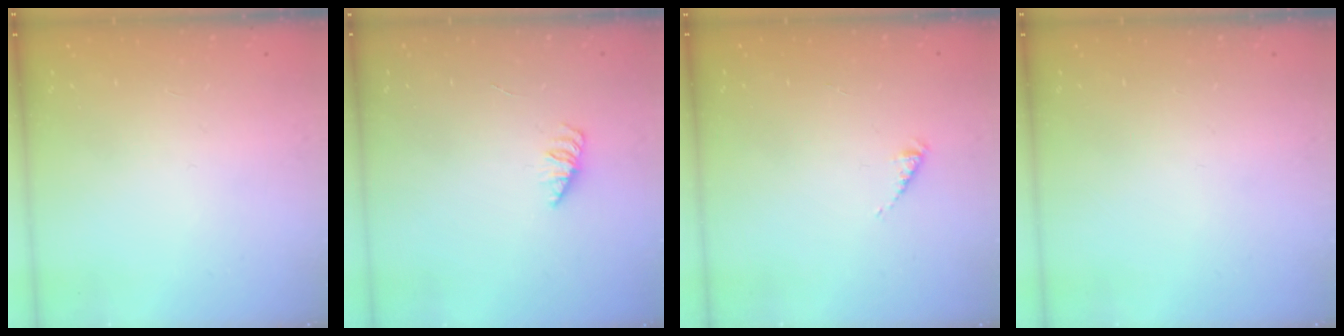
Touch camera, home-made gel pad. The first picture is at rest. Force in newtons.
{"total": 1.9, "press": 1.9, "slide": 0.4}
{"total": 1.1, "press": 1.1, "slide": 0.3}
{"total": 0.0}